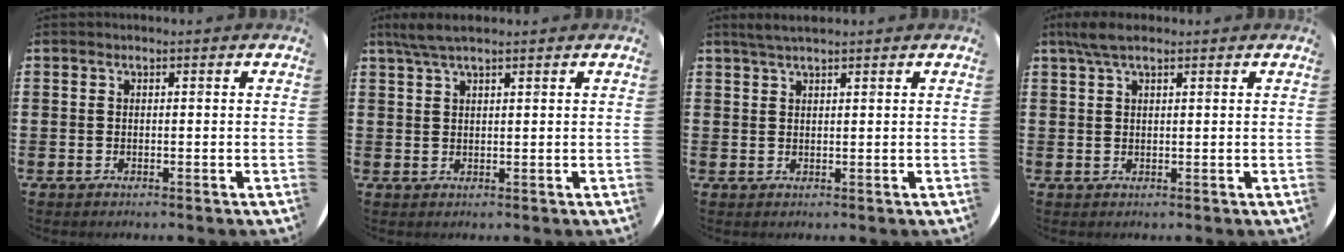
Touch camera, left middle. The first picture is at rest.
{"total": 3.1, "force": [2.4, 0.5, 2.0], "torque": [-0.042, 0.006, 0.043]}
{"total": 2.1, "force": [1.8, 0.1, 1.0], "torque": [-0.021, 0.004, 0.032]}
{"total": 3.4, "force": [2.2, 1.0, 2.4], "torque": [-0.050, 0.006, 0.039]}